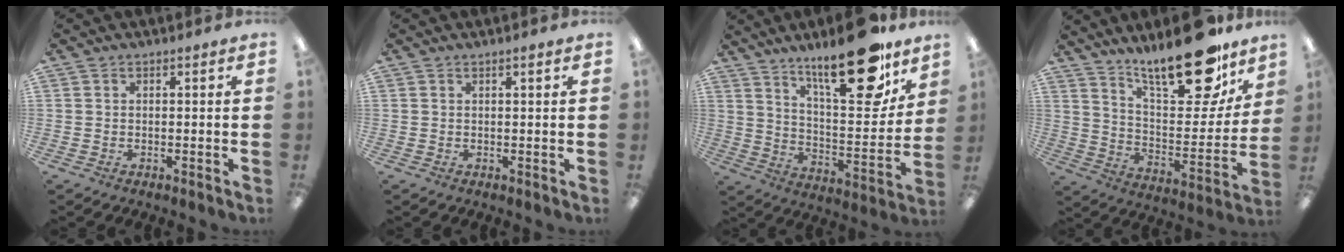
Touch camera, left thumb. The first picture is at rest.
{"total": 0.7, "force": [0.5, 0.0, 0.5], "torque": [-0.012, 0.000, 0.009]}
{"total": 23.2, "force": [16.9, 6.8, 14.5], "torque": [-0.200, -0.117, 0.271]}
{"total": 23.9, "force": [17.9, 7.8, 13.7], "torque": [-0.199, -0.117, 0.296]}